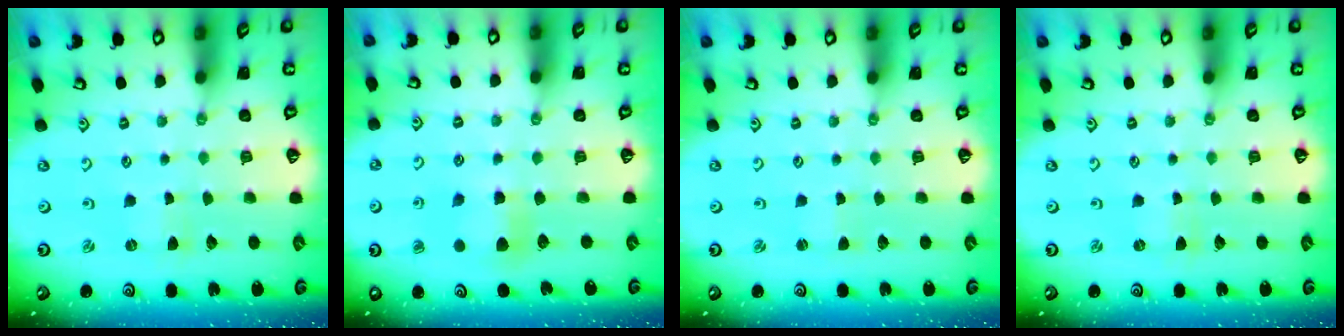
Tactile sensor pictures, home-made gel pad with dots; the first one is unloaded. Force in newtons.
{"total": 5.7, "press": 5.7, "slide": 0.3}
{"total": 0.6, "press": 0.6, "slide": 0.0}
{"total": 0.0}